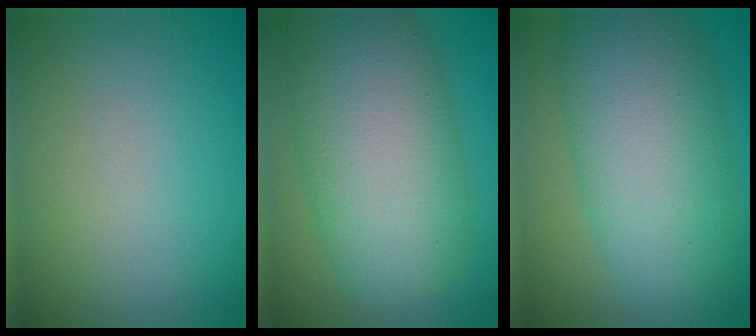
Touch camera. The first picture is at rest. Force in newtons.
{"total": 11.3, "press": 11.3, "slide": 0.3}
{"total": 10.7, "press": 10.7, "slide": 0.5}